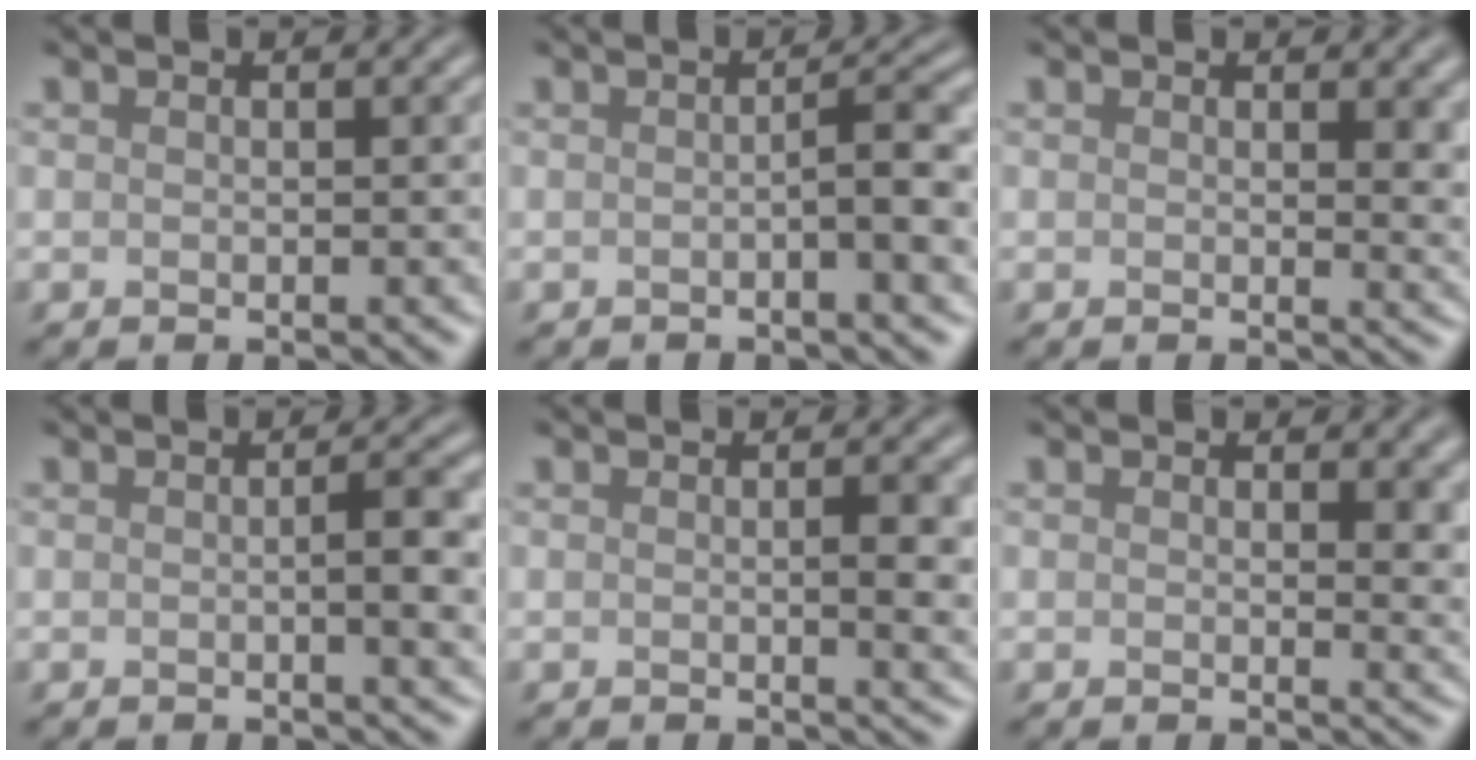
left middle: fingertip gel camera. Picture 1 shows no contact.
{"total": 4.0, "force": [-0.5, 0.8, 3.8], "torque": [-0.051, 0.008, -0.015]}
{"total": 2.7, "force": [0.8, 1.1, 2.3], "torque": [-0.020, -0.004, 0.011]}
{"total": 3.6, "force": [-0.1, 0.8, 3.5], "torque": [-0.046, 0.003, -0.003]}
{"total": 2.7, "force": [0.0, 0.6, 2.6], "torque": [-0.033, -0.004, -0.001]}
{"total": 3.0, "force": [0.9, 1.4, 2.5], "torque": [-0.022, -0.005, 0.013]}